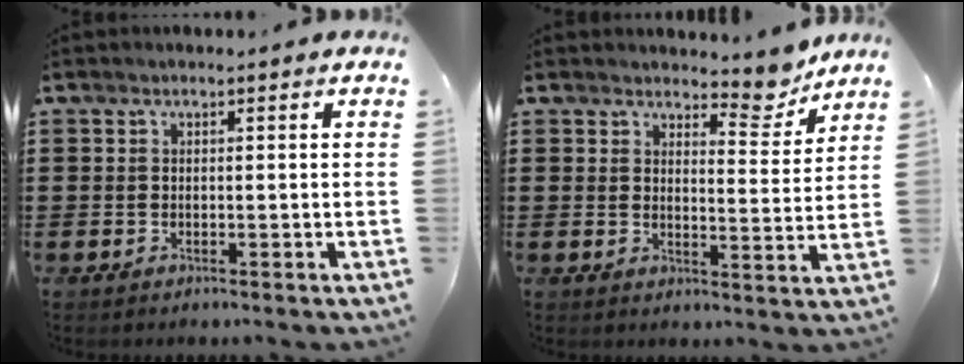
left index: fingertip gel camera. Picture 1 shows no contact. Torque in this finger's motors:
{"motor_torque": [0.41, -0.36, -0.01, 0.02]}